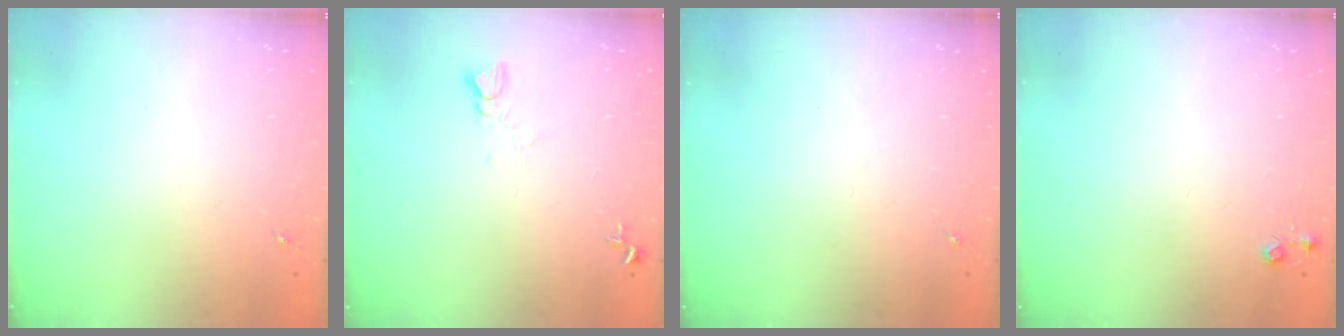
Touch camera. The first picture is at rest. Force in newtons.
{"total": 3.3, "press": 3.3, "slide": 0.3}
{"total": 0.0}
{"total": 3.7, "press": 3.7, "slide": 0.5}